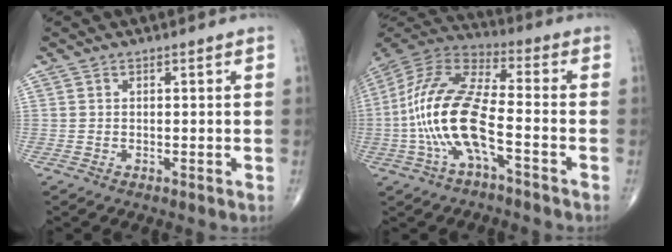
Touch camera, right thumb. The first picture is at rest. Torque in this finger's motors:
{"motor_torque": [2.66, 2.35, 1.85, -0.38, 0.24]}